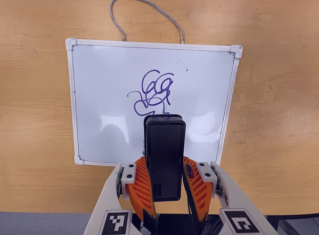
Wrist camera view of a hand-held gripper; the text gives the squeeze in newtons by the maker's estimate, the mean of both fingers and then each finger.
{"total": 9.0, "left": 7.4, "right": 10.6}